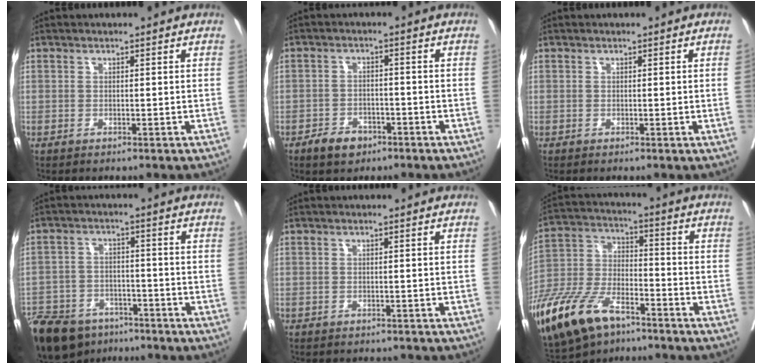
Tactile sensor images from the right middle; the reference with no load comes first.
{"total": 4.2, "force": [-2.8, 2.5, 1.8], "torque": [-0.031, 0.004, -0.042]}
{"total": 1.3, "force": [-0.1, -0.5, 1.2], "torque": [-0.017, -0.002, 0.000]}
{"total": 17.4, "force": [-12.6, 9.0, 8.0], "torque": [-0.200, -0.023, -0.198]}
{"total": 3.3, "force": [-3.0, 1.4, 0.4], "torque": [-0.001, 0.001, -0.040]}
{"total": 20.5, "force": [-13.5, 8.7, 12.7], "torque": [-0.329, -0.033, -0.257]}